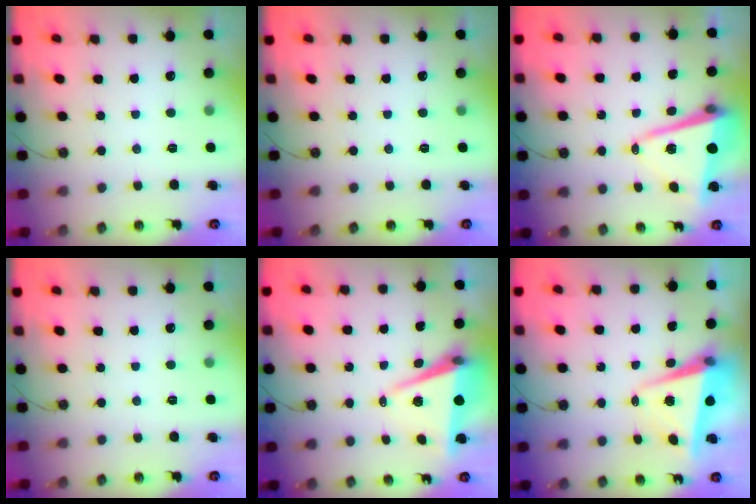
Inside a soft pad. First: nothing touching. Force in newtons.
{"total": 0.0}
{"total": 10.5, "press": 10.3, "slide": 1.8}
{"total": 0.0}
{"total": 7.2, "press": 5.7, "slide": 4.3}
{"total": 6.6, "press": 6.5, "slide": 1.4}